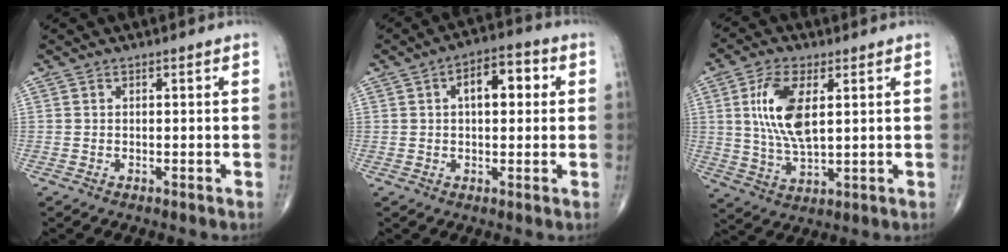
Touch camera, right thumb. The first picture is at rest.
{"total": 8.3, "force": [1.9, 4.3, 6.9], "torque": [-0.084, 0.018, 0.021]}
{"total": 12.6, "force": [3.5, 5.9, 10.5], "torque": [-0.208, -0.015, 0.072]}